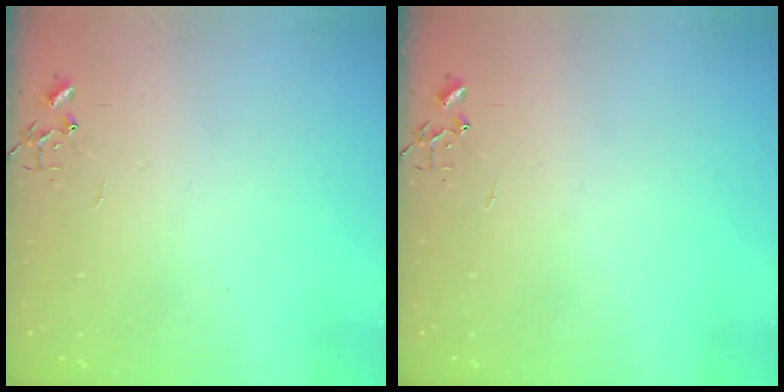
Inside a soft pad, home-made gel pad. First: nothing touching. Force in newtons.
{"total": 0.0}